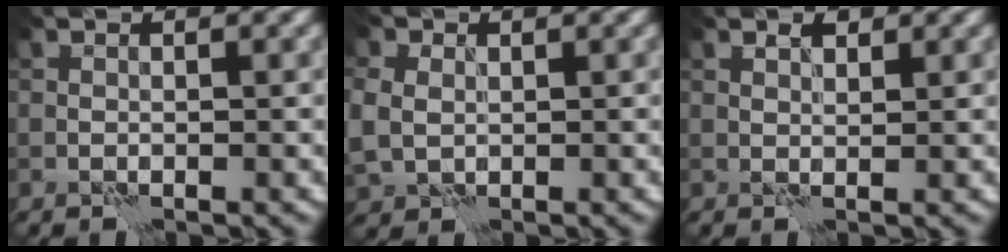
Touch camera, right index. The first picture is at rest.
{"total": 4.0, "force": [0.5, 3.3, 2.1], "torque": [-0.064, 0.009, 0.010]}
{"total": 1.0, "force": [0.7, 0.4, 0.5], "torque": [-0.009, 0.002, 0.014]}